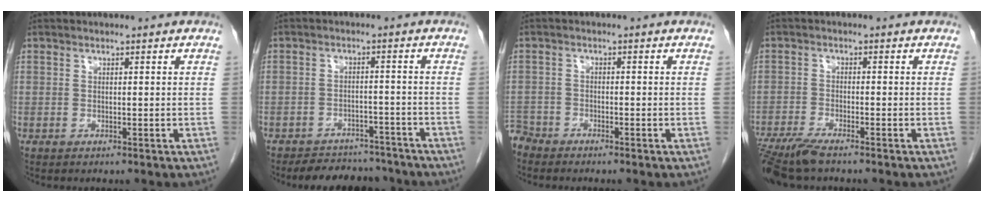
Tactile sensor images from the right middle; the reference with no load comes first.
{"total": 9.0, "force": [-8.2, 3.4, 1.6], "torque": [-0.009, 0.007, -0.106]}
{"total": 2.9, "force": [-2.8, 0.6, -0.4], "torque": [0.010, -0.006, -0.054]}
{"total": 7.1, "force": [-5.8, 0.7, 4.0], "torque": [-0.071, -0.019, -0.104]}